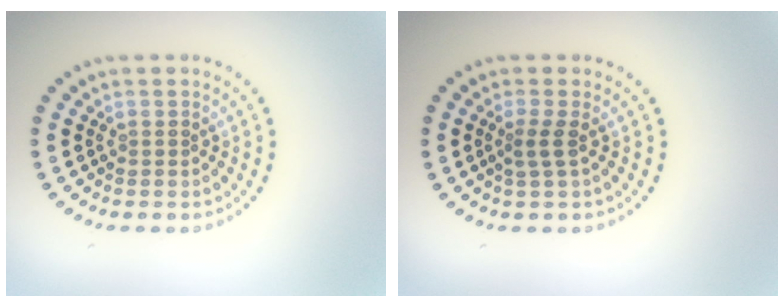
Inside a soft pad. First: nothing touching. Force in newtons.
{"total": 1.6, "press": 1.1, "slide": 1.1}